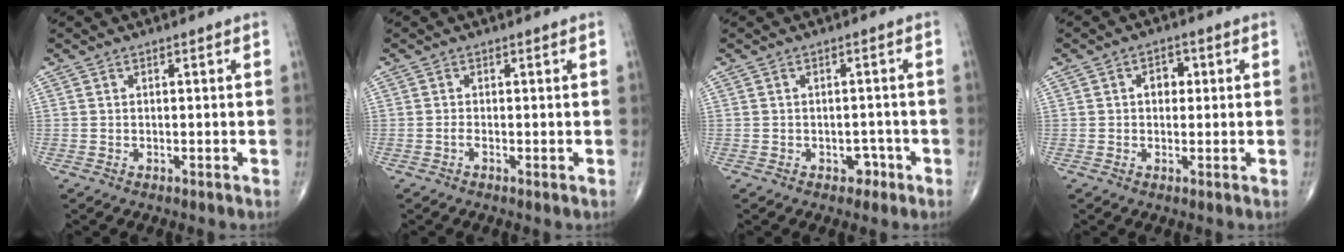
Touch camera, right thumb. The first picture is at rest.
{"total": 0.8, "force": [-0.4, 0.1, 0.7], "torque": [-0.014, -0.001, -0.010]}
{"total": 2.5, "force": [-1.4, 1.8, 1.1], "torque": [0.005, 0.010, -0.018]}
{"total": 3.3, "force": [0.4, 2.5, 2.2], "torque": [-0.013, 0.009, 0.002]}